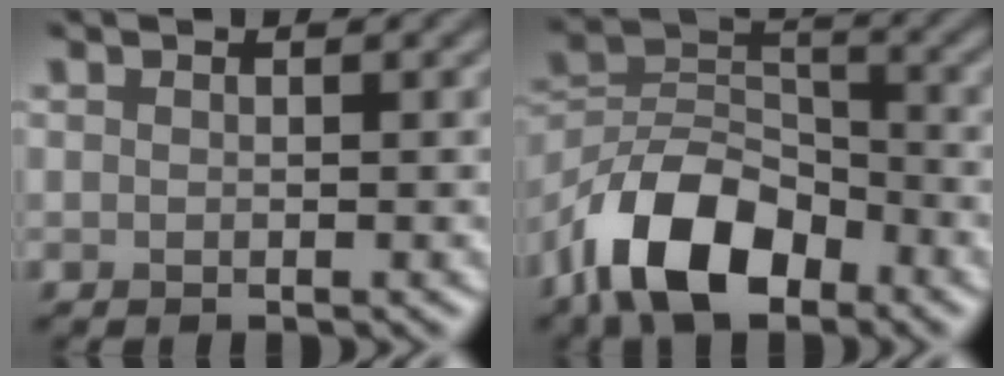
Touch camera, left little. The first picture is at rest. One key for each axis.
{"total": 9.6, "fx": -6.0, "fy": 4.8, "fz": 5.7, "tx": -0.100, "ty": 0.008, "tz": -0.127}